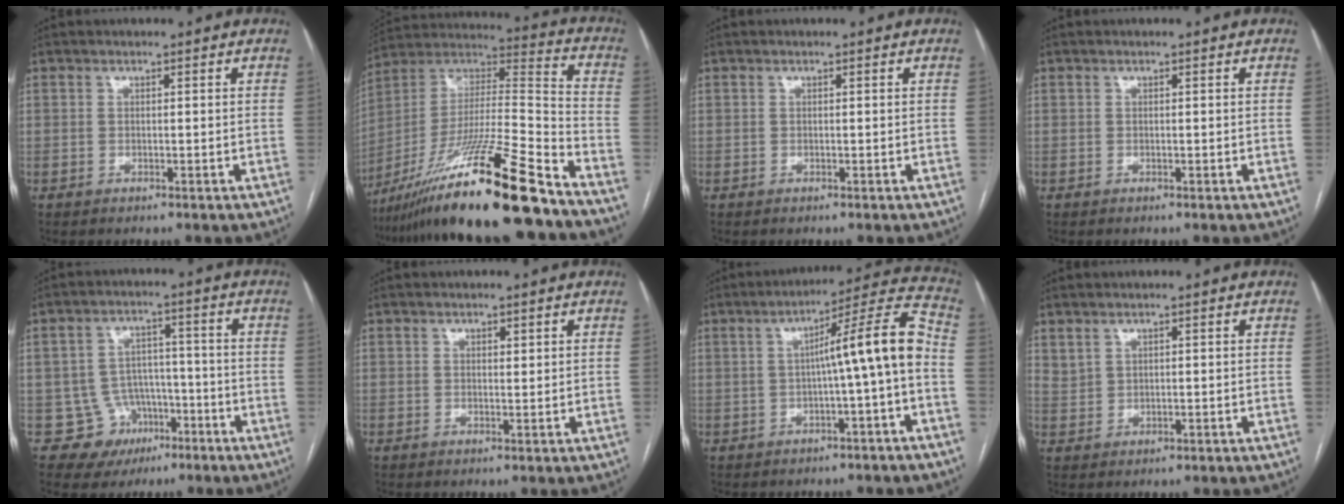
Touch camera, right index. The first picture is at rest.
{"total": 25.8, "force": [-18.9, -0.1, 17.5], "torque": [-0.314, -0.028, -0.341]}
{"total": 0.0}
{"total": 0.0}
{"total": 7.9, "force": [-3.5, 7.0, 0.4], "torque": [0.008, 0.022, -0.046]}
{"total": 0.9, "force": [0.5, 0.4, 0.7], "torque": [-0.008, -0.001, 0.005]}
{"total": 10.3, "force": [-1.2, -0.5, 10.2], "torque": [-0.143, 0.031, -0.019]}
{"total": 1.9, "force": [1.6, 0.8, 0.5], "torque": [-0.010, 0.003, 0.037]}